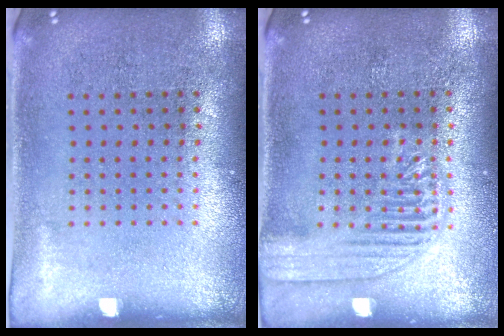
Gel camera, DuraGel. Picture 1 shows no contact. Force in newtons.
{"total": 2.4, "press": 2.4, "slide": 0.3}